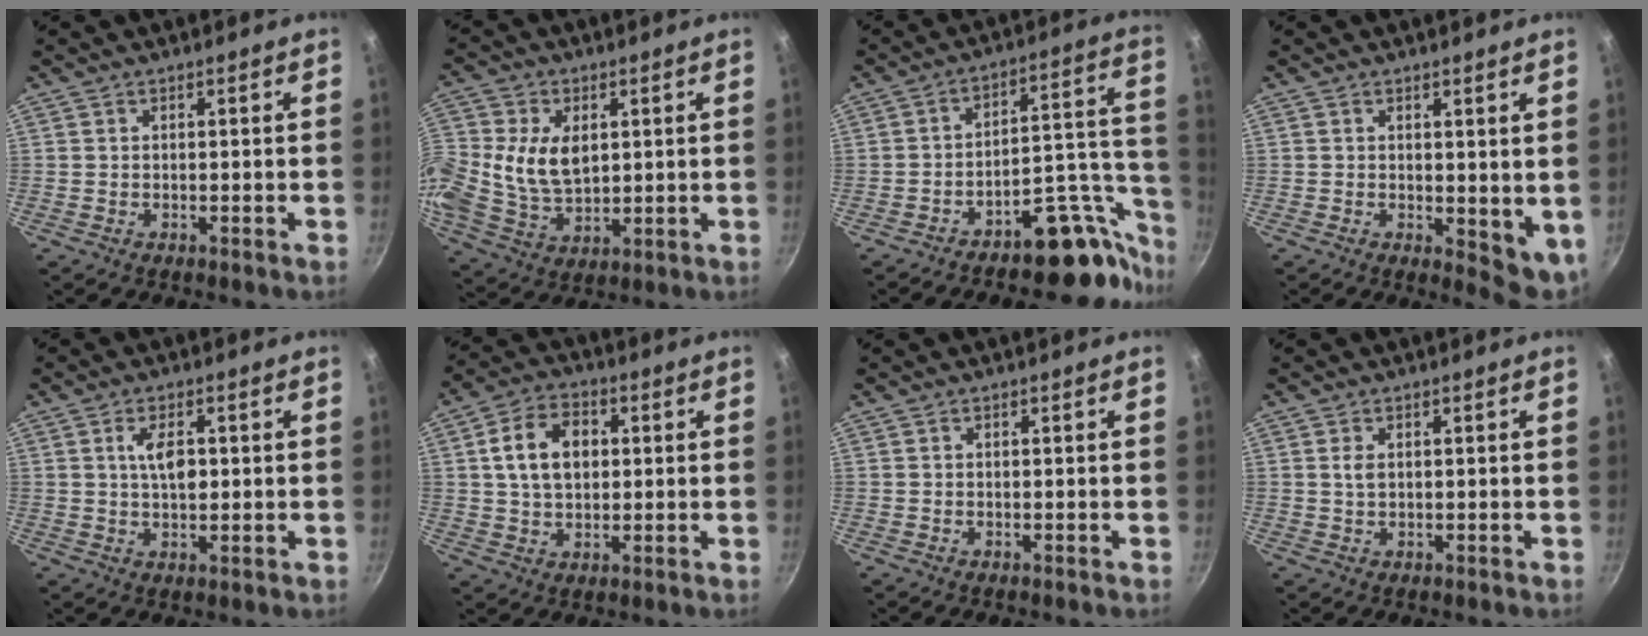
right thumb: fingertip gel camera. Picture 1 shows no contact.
{"total": 13.1, "force": [1.9, 9.3, 9.1], "torque": [-0.181, -0.003, 0.035]}
{"total": 16.6, "force": [-11.8, 7.8, 8.7], "torque": [-0.033, 0.108, -0.171]}
{"total": 6.3, "force": [0.8, 3.2, 5.4], "torque": [-0.060, -0.011, 0.016]}
{"total": 5.5, "force": [0.8, 2.7, 4.7], "torque": [-0.073, 0.001, 0.013]}
{"total": 10.8, "force": [1.9, 7.6, 7.4], "torque": [-0.109, 0.013, 0.025]}
{"total": 0.0}
{"total": 2.0, "force": [0.5, 1.3, 1.5], "torque": [-0.026, -0.001, 0.009]}